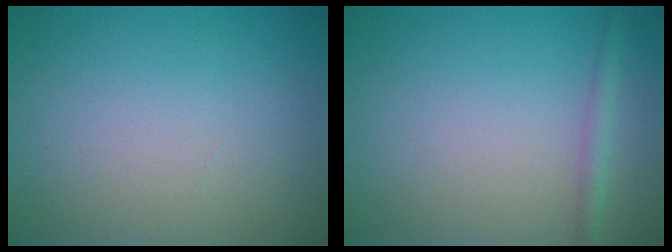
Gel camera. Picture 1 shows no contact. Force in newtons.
{"total": 1.5, "press": 1.5, "slide": 0.0}